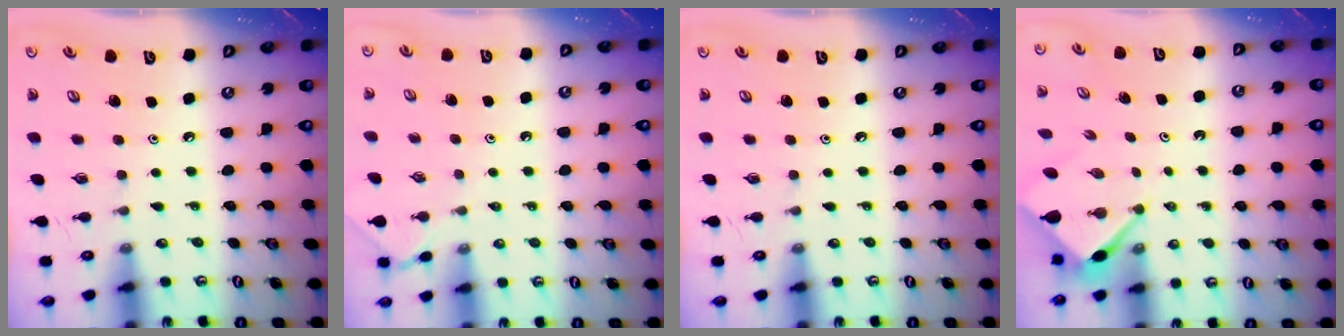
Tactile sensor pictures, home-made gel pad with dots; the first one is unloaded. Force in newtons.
{"total": 1.9, "press": 1.9, "slide": 0.4}
{"total": 0.0}
{"total": 2.9, "press": 2.9, "slide": 0.3}